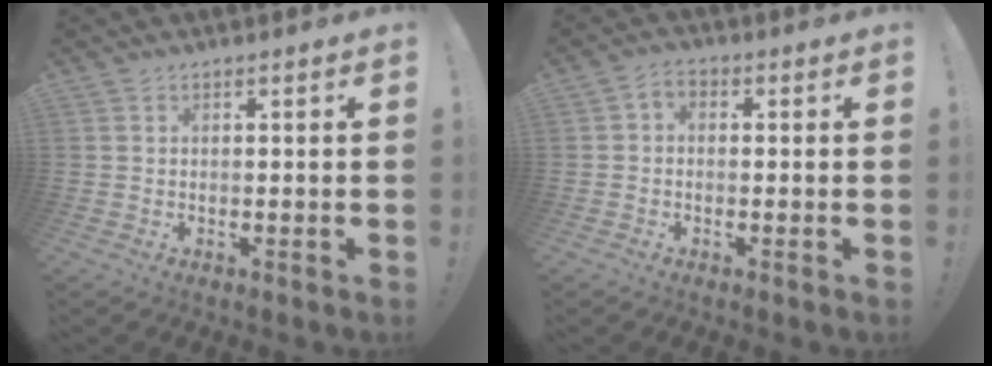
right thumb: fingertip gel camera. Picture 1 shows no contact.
{"total": 2.4, "force": [-1.0, 1.6, 1.4], "torque": [-0.020, 0.006, -0.019]}